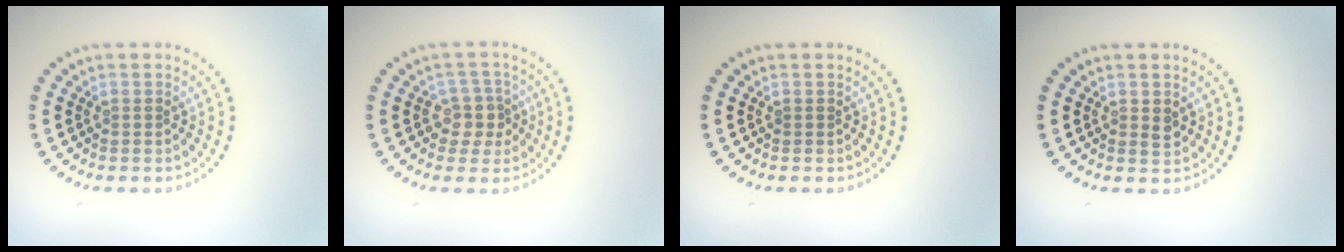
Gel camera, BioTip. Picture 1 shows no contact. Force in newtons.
{"total": 2.7, "press": 2.3, "slide": 1.3}
{"total": 0.0}
{"total": 1.1, "press": 1.1, "slide": 0.1}